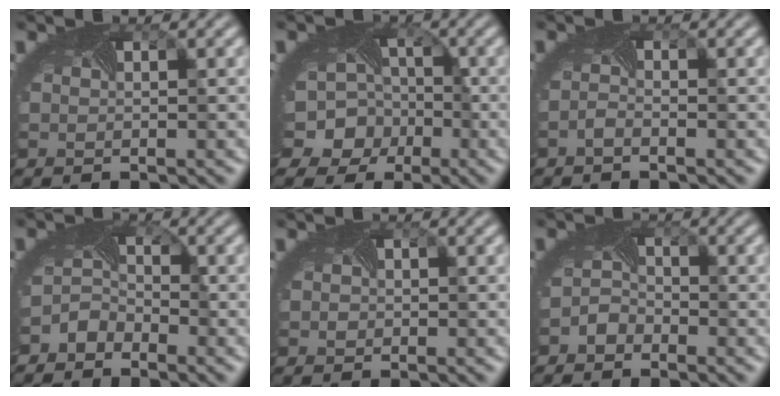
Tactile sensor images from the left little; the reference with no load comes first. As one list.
[{"total": 11.2, "force": [-3.7, 9.9, 3.6], "torque": [-0.078, -0.008, -0.084]}, {"total": 1.0, "force": [-0.9, -0.2, 0.0], "torque": [-0.008, -0.004, -0.020]}, {"total": 2.4, "force": [-2.2, 1.0, 0.0], "torque": [-0.006, -0.003, -0.049]}, {"total": 0.7, "force": [0.0, 0.7, -0.1], "torque": [0.000, -0.004, -0.004]}, {"total": 1.7, "force": [-1.5, 0.7, -0.1], "torque": [-0.005, 0.000, -0.032]}]